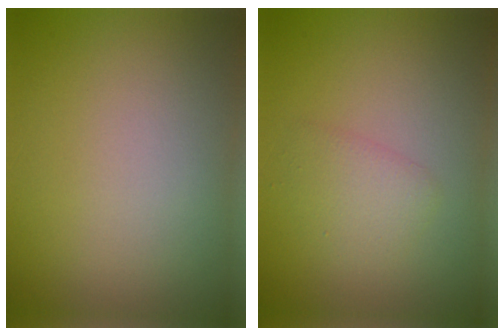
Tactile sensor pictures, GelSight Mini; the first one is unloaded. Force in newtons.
{"total": 1.8, "press": 1.8, "slide": 0.1}